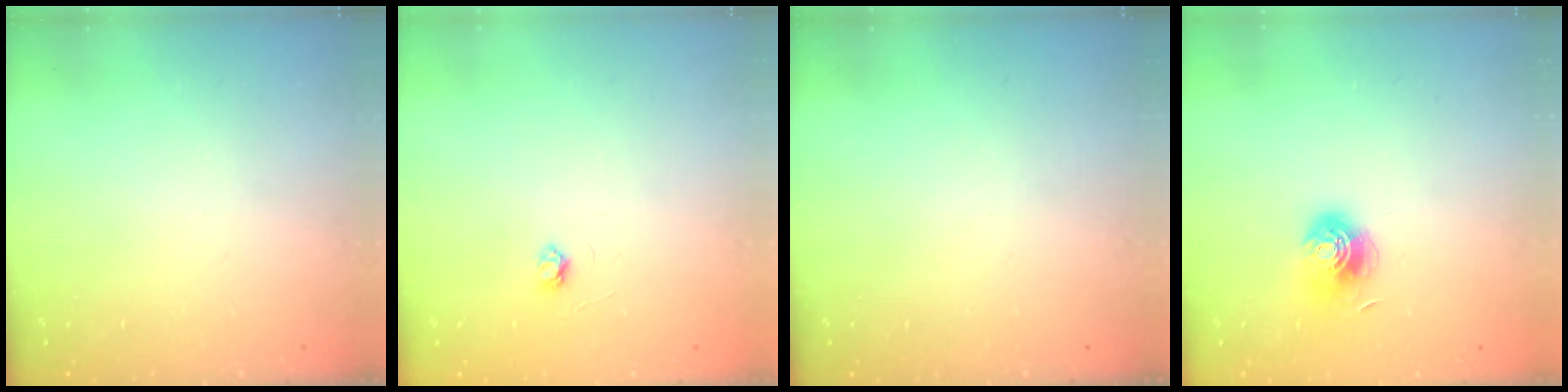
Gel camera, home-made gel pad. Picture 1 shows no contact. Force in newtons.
{"total": 2.6, "press": 2.6, "slide": 0.3}
{"total": 0.0}
{"total": 7.0, "press": 7.0, "slide": 0.5}